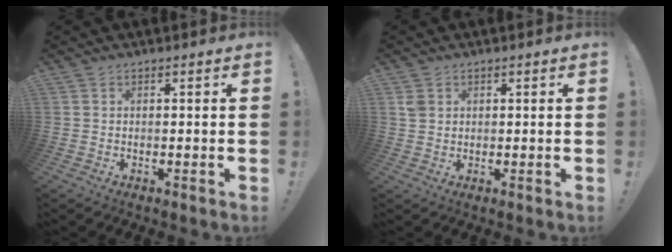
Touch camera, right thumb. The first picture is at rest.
{"total": 2.4, "force": [1.1, 1.8, 1.1], "torque": [-0.011, -0.001, 0.020]}